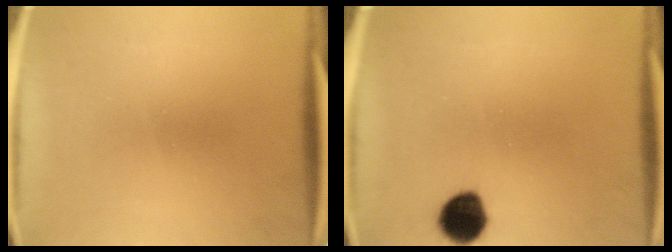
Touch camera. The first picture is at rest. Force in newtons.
{"total": 7.8}